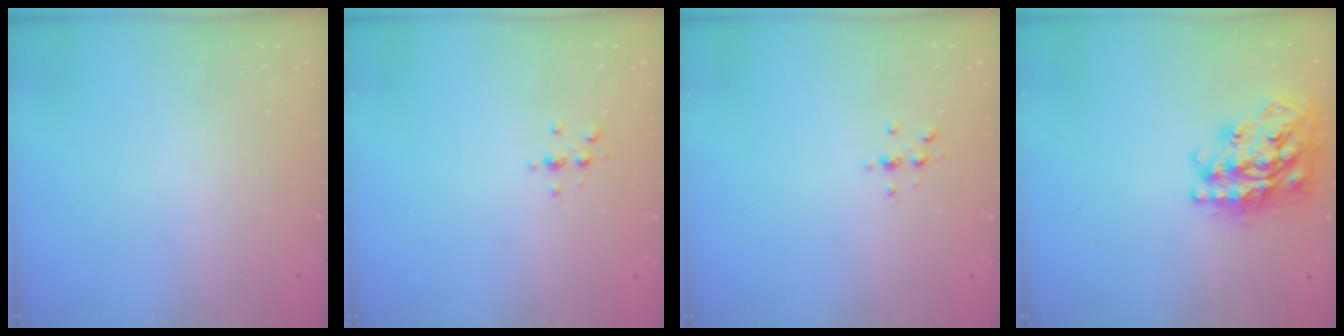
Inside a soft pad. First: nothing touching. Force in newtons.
{"total": 2.4, "press": 2.4, "slide": 0.3}
{"total": 2.4, "press": 2.4, "slide": 0.3}
{"total": 22.9, "press": 22.9, "slide": 1.8}